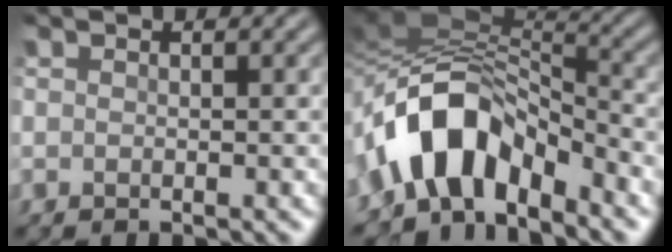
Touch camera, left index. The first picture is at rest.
{"total": 8.3, "force": [-3.6, 4.4, 6.1], "torque": [-0.103, 0.016, -0.068]}